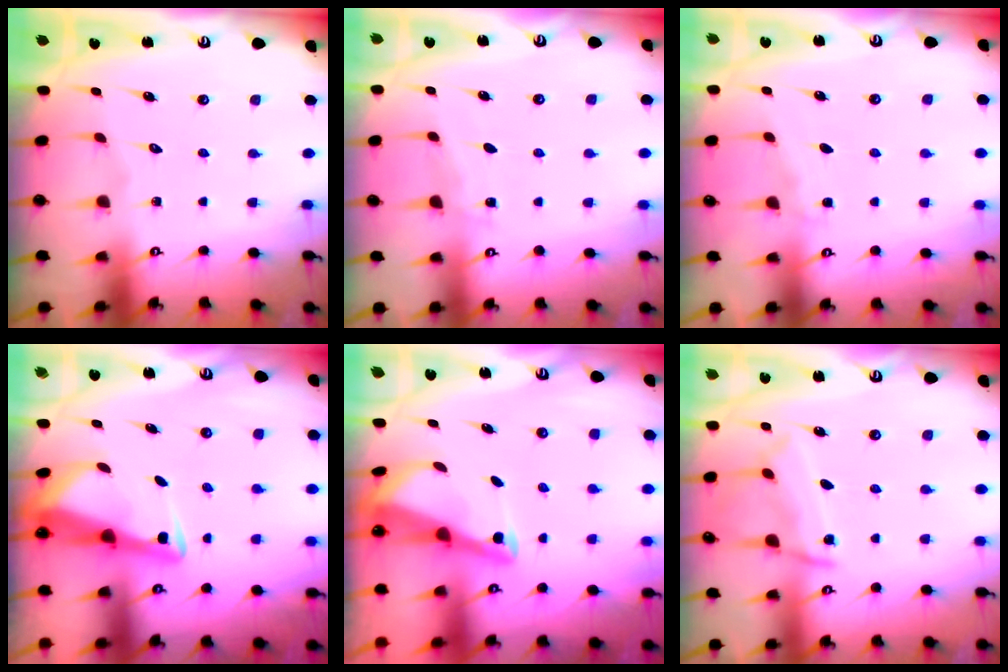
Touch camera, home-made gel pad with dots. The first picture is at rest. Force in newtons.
{"total": 2.8, "press": 2.8, "slide": 0.4}
{"total": 3.1, "press": 3.1, "slide": 0.4}
{"total": 3.3, "press": 3.2, "slide": 0.5}
{"total": 2.9, "press": 2.8, "slide": 0.4}
{"total": 9.5, "press": 9.4, "slide": 1.0}